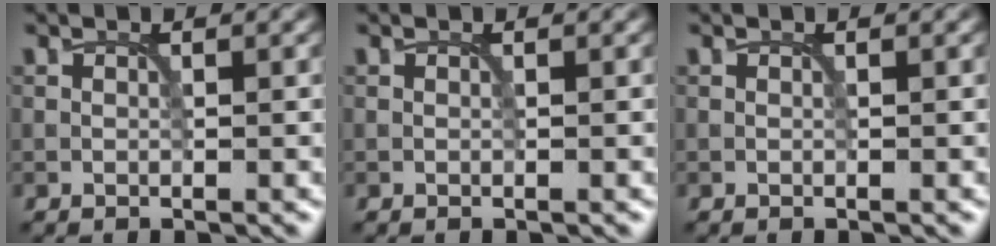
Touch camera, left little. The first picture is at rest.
{"total": 0.0}
{"total": 0.0}